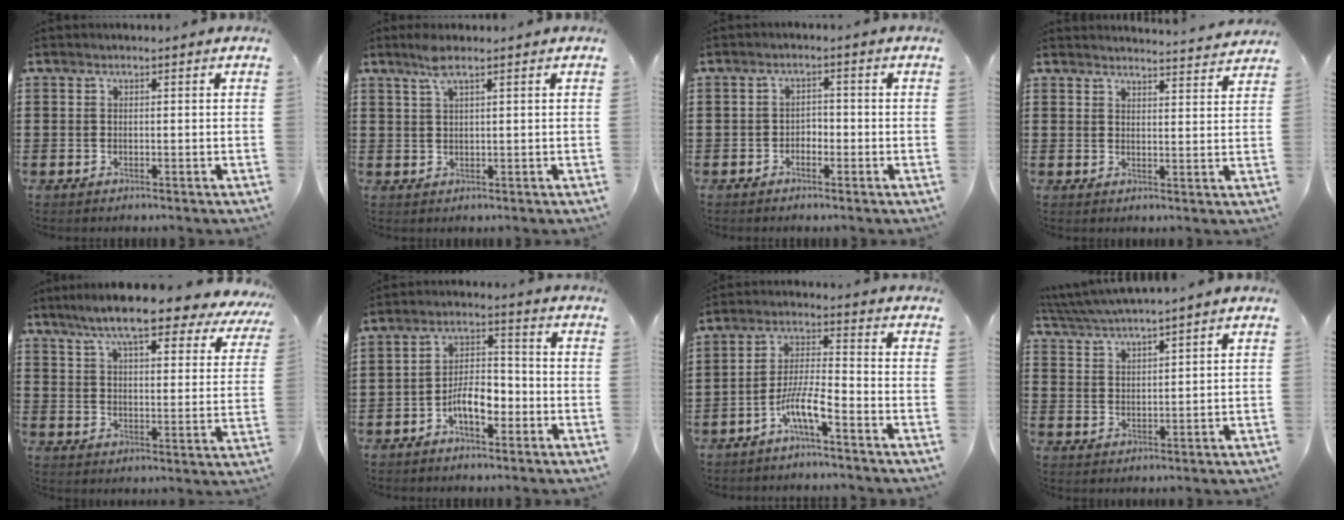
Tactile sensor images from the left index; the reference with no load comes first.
{"total": 3.2, "force": [1.9, 0.5, 2.5], "torque": [-0.054, 0.005, 0.033]}
{"total": 1.7, "force": [-1.3, 0.9, 0.6], "torque": [-0.017, 0.003, -0.030]}
{"total": 3.2, "force": [3.2, -0.4, 0.2], "torque": [-0.006, -0.023, 0.054]}
{"total": 10.5, "force": [8.8, 0.9, 5.7], "torque": [-0.133, -0.037, 0.151]}
{"total": 6.2, "force": [-3.0, 2.8, 4.7], "torque": [-0.092, 0.010, -0.058]}
{"total": 7.3, "force": [-4.5, 1.1, 5.6], "torque": [-0.119, -0.003, -0.088]}
{"total": 3.8, "force": [3.6, -0.5, 1.2], "torque": [-0.036, -0.015, 0.063]}